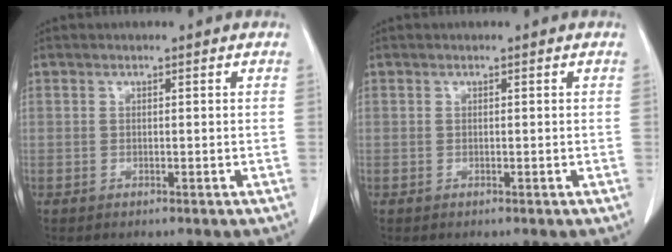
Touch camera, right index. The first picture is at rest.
{"total": 0.0}